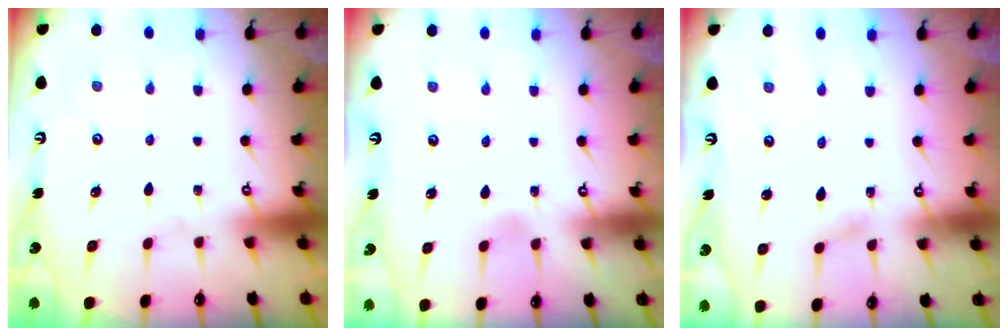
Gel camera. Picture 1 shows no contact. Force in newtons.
{"total": 3.0, "press": 3.0, "slide": 0.4}
{"total": 1.9, "press": 1.8, "slide": 0.2}